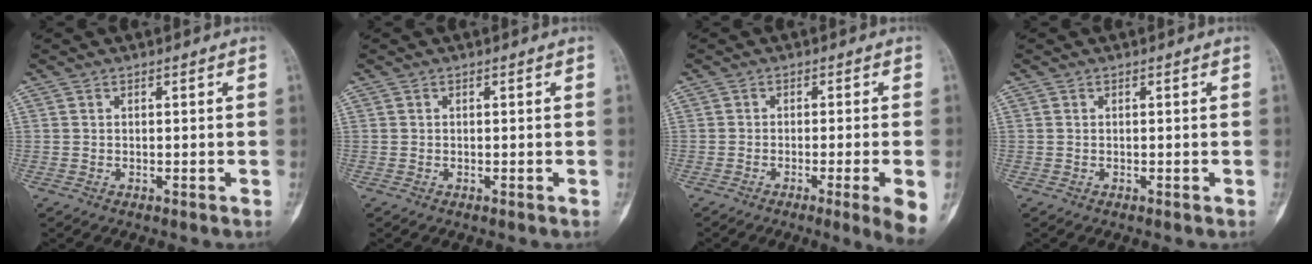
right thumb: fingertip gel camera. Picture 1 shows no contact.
{"total": 0.0}
{"total": 6.5, "force": [-2.7, -0.5, 5.9], "torque": [-0.092, -0.009, -0.042]}
{"total": 0.0}